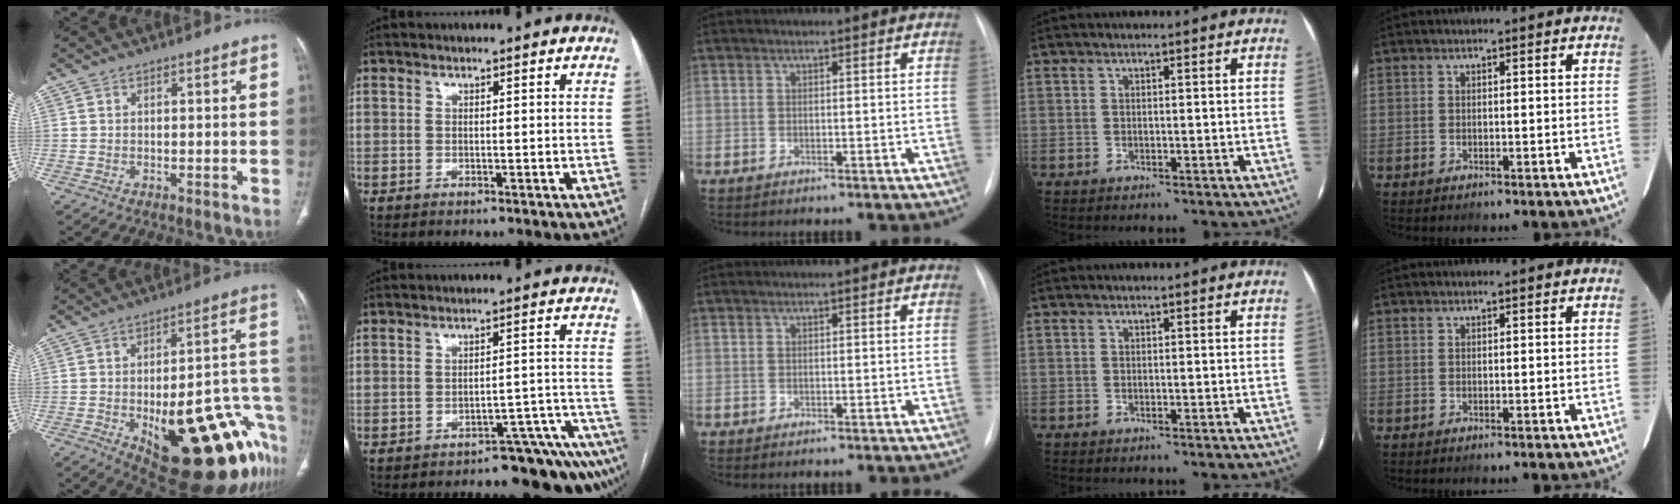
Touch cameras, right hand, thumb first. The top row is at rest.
{"thumb": {"total": 30.5, "force": [-11.9, 11.2, 25.7], "torque": [-0.241, 0.057, -0.141]}, "index": {"total": 13.2, "force": [-12.3, 2.1, 4.4], "torque": [0.008, 0.048, -0.148]}}